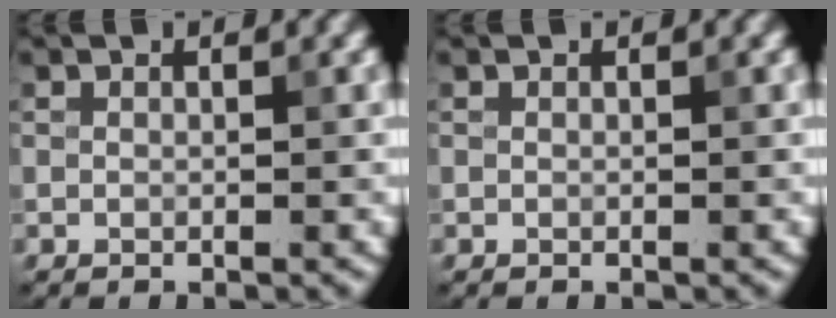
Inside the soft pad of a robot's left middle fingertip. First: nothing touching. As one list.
[{"total": 0.0}]